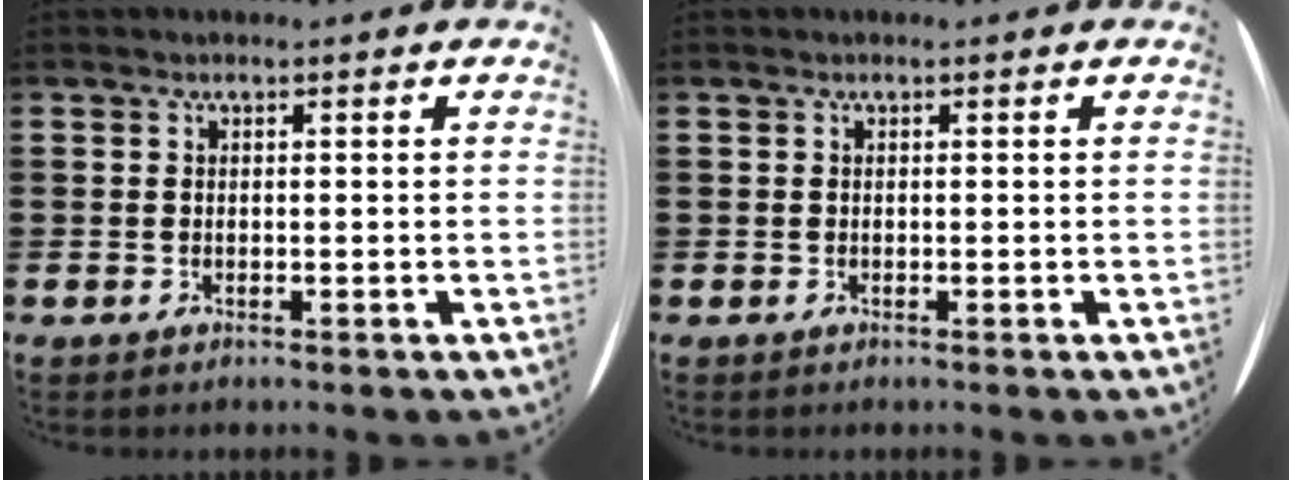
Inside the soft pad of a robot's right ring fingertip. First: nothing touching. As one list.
[{"total": 0.0}]